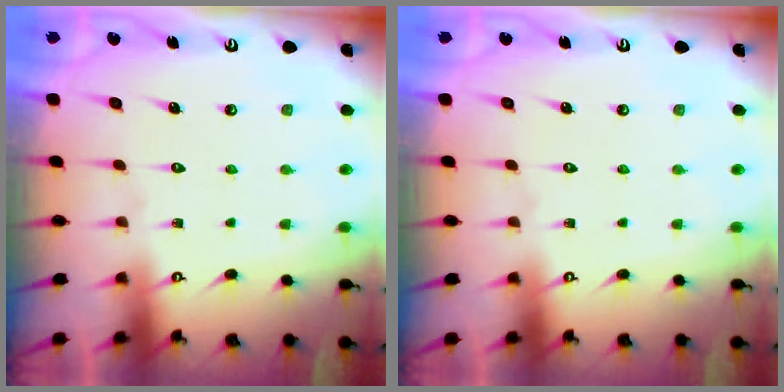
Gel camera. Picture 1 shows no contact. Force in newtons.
{"total": 0.0}